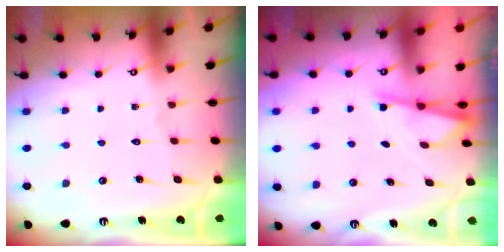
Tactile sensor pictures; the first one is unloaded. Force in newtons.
{"total": 2.0, "press": 2.0, "slide": 0.4}